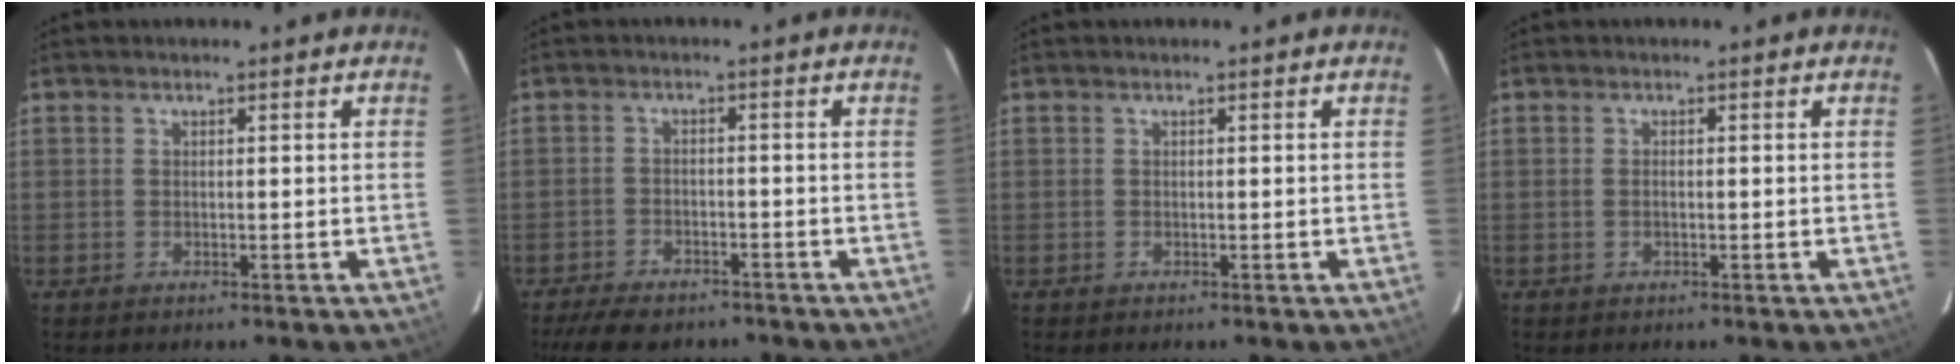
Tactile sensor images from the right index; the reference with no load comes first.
{"total": 10.1, "force": [-8.4, 4.0, 4.1], "torque": [-0.102, -0.010, -0.130]}
{"total": 0.0}
{"total": 0.7, "force": [-0.2, 0.4, 0.6], "torque": [-0.012, 0.000, -0.005]}